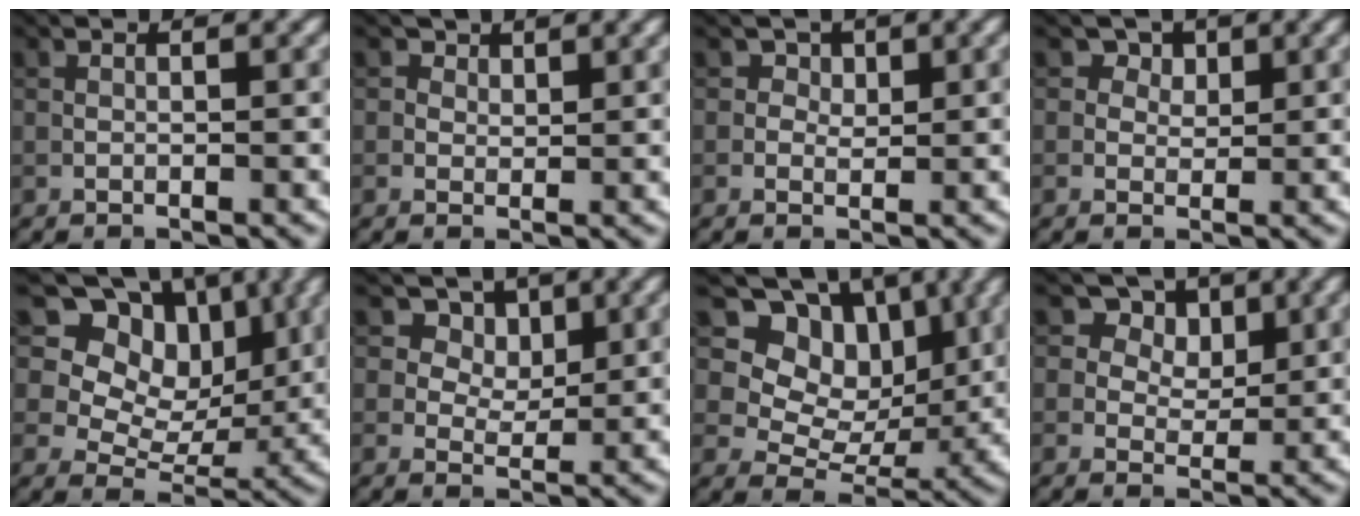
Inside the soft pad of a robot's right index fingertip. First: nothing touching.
{"total": 1.8, "force": [1.2, 1.2, 0.4], "torque": [-0.010, -0.008, 0.017]}
{"total": 1.6, "force": [0.8, 1.2, 0.7], "torque": [-0.004, -0.005, 0.009]}
{"total": 3.1, "force": [1.8, 2.2, 1.2], "torque": [-0.018, -0.008, 0.021]}
{"total": 10.2, "force": [5.3, 6.9, 5.3], "torque": [-0.085, -0.003, 0.080]}
{"total": 6.3, "force": [3.6, 4.2, 3.0], "torque": [-0.052, -0.007, 0.050]}
{"total": 9.1, "force": [4.0, 6.7, 4.7], "torque": [-0.069, -0.011, 0.064]}
{"total": 6.0, "force": [3.3, 4.2, 2.7], "torque": [-0.046, -0.004, 0.041]}